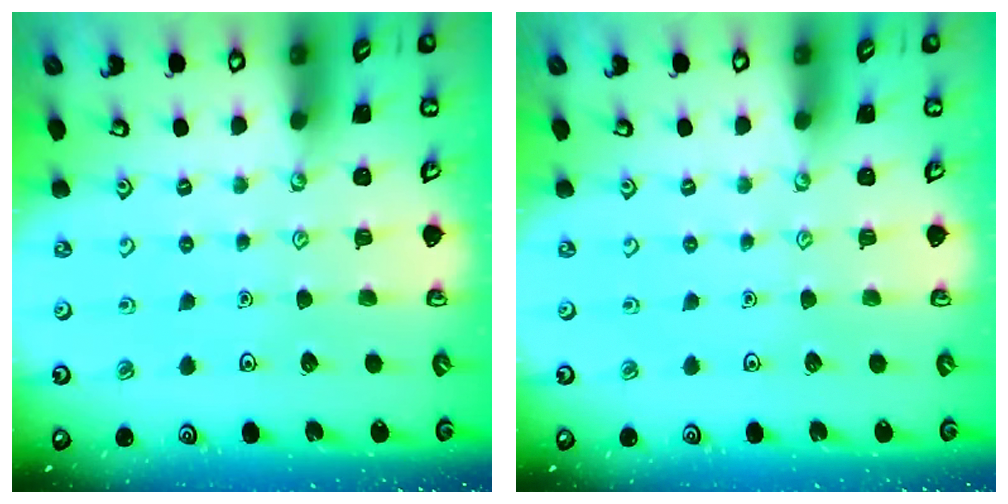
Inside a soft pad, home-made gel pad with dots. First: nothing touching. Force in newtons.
{"total": 0.0}